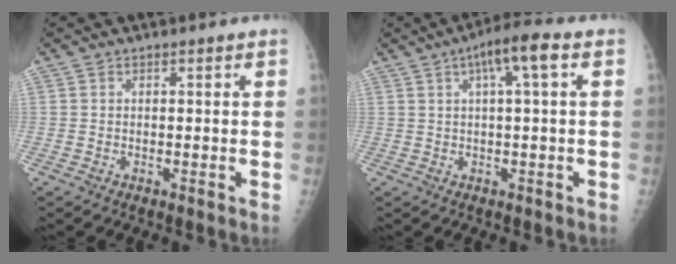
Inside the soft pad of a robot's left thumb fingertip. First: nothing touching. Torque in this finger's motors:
{"motor_torque": [0.58, 0.63, 0.71, 0.01, 0.26]}